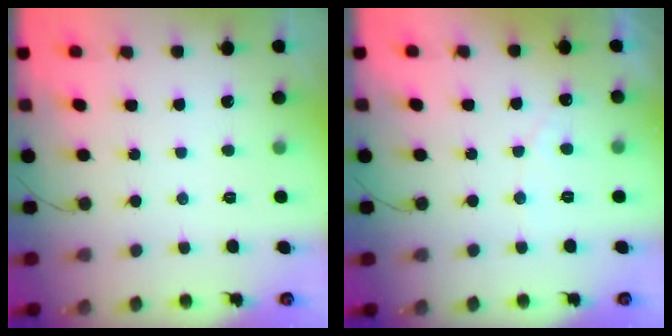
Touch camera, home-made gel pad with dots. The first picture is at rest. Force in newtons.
{"total": 3.1, "press": 3.1, "slide": 0.1}